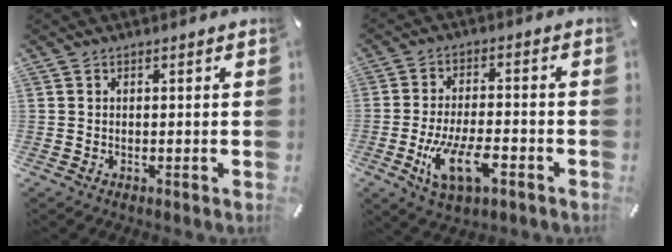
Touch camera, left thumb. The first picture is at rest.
{"total": 11.9, "force": [-4.7, 5.3, 9.5], "torque": [-0.197, 0.008, -0.083]}